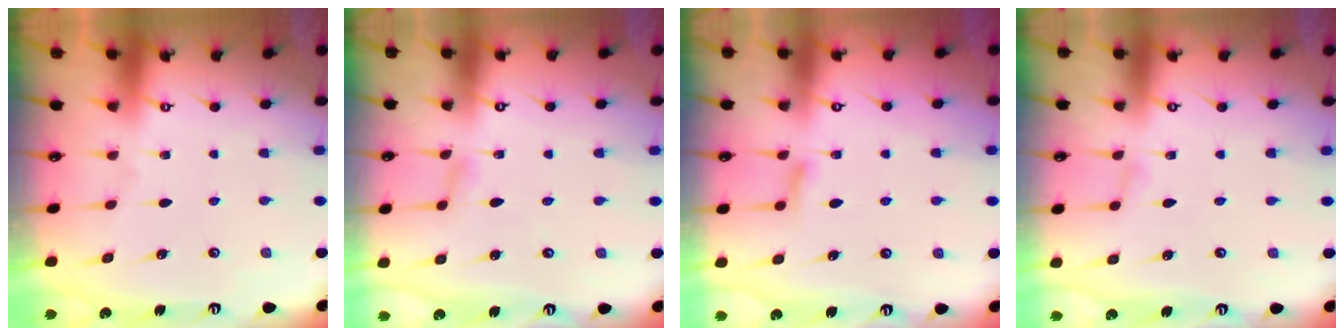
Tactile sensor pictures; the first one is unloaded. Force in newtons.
{"total": 3.1, "press": 3.0, "slide": 0.3}
{"total": 5.3, "press": 5.2, "slide": 0.6}
{"total": 2.2, "press": 2.1, "slide": 0.3}